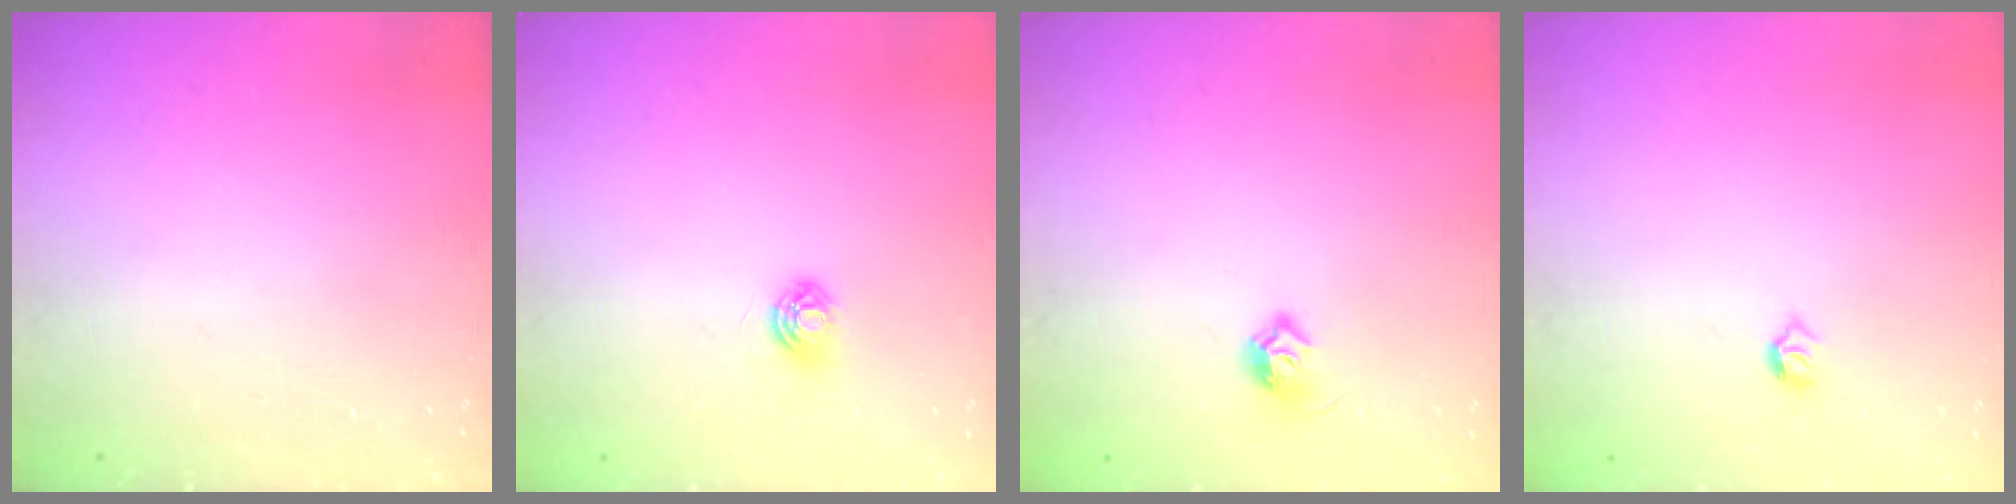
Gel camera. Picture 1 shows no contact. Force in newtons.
{"total": 5.0, "press": 4.9, "slide": 0.6}
{"total": 6.7, "press": 6.6, "slide": 1.0}
{"total": 3.4, "press": 3.3, "slide": 0.6}